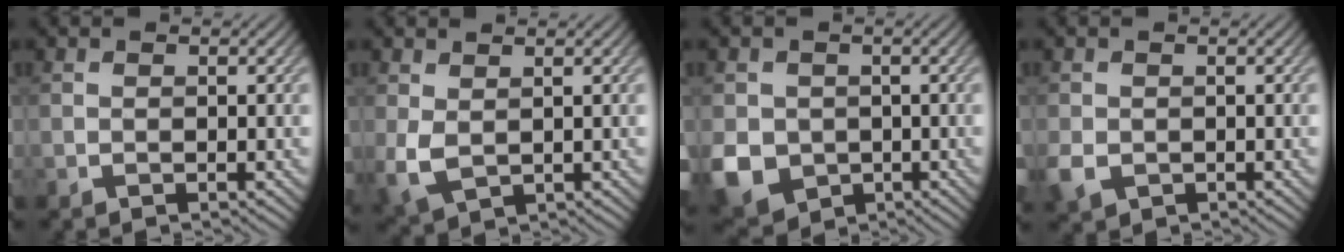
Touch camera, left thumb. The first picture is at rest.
{"total": 3.9, "force": [0.6, 2.4, 3.0], "torque": [-0.084, -0.006, 0.012]}
{"total": 7.1, "force": [-1.5, 6.2, 3.3], "torque": [-0.100, -0.025, -0.031]}
{"total": 3.0, "force": [-0.9, 2.4, 1.6], "torque": [-0.042, -0.010, -0.020]}